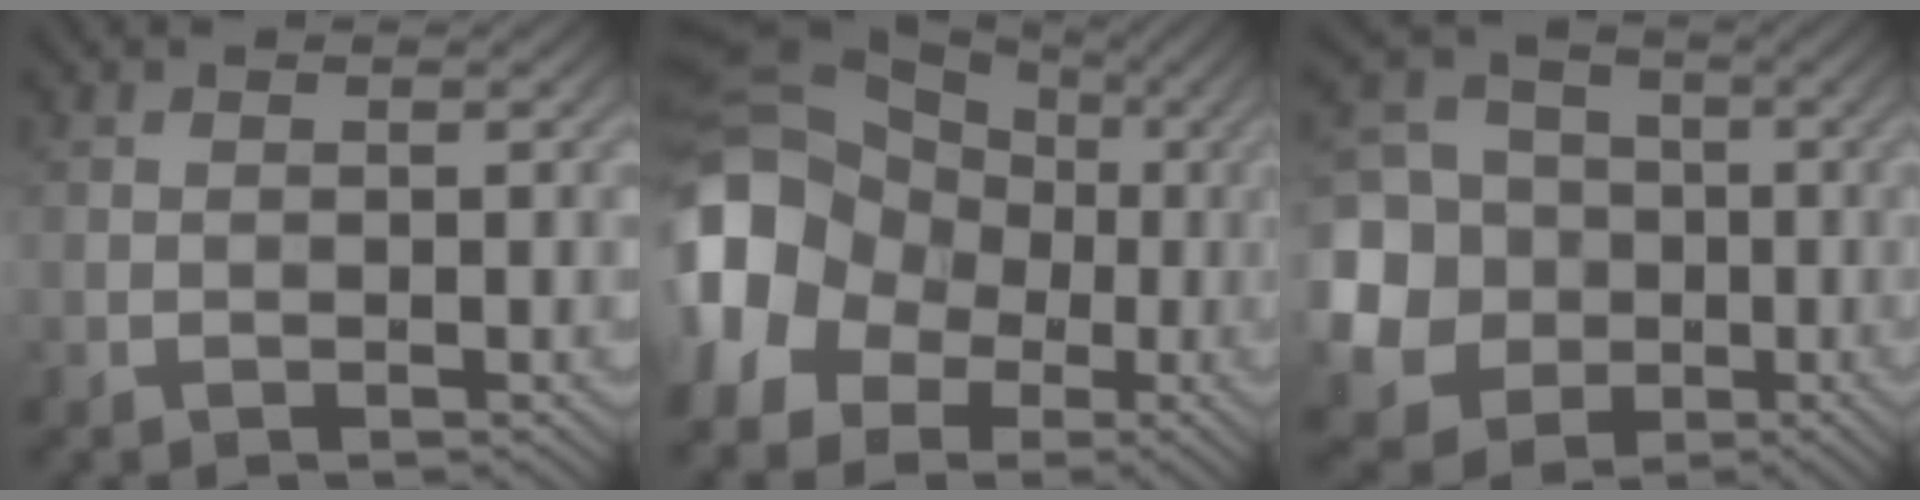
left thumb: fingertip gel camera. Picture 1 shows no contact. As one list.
[{"total": 15.1, "force": [-3.1, 12.8, 7.3], "torque": [-0.188, -0.006, -0.084]}, {"total": 13.8, "force": [-2.5, 12.5, 5.2], "torque": [-0.181, -0.025, -0.076]}]